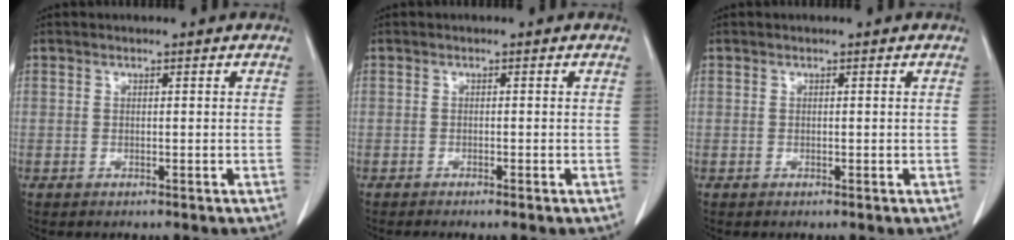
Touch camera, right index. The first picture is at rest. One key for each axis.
{"total": 1.3, "fx": -1.0, "fy": -0.1, "fz": 0.8, "tx": -0.014, "ty": -0.001, "tz": -0.016}
{"total": 0.0}